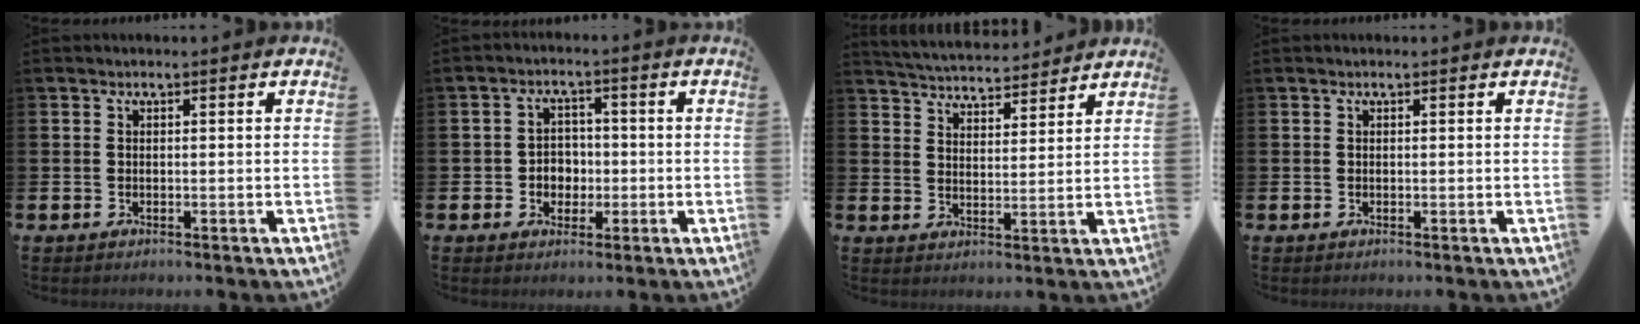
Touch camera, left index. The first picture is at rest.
{"total": 3.3, "force": [-0.5, 3.0, 1.2], "torque": [-0.021, 0.000, -0.018]}
{"total": 5.0, "force": [5.0, 0.5, 0.1], "torque": [-0.018, -0.034, 0.088]}
{"total": 0.0}